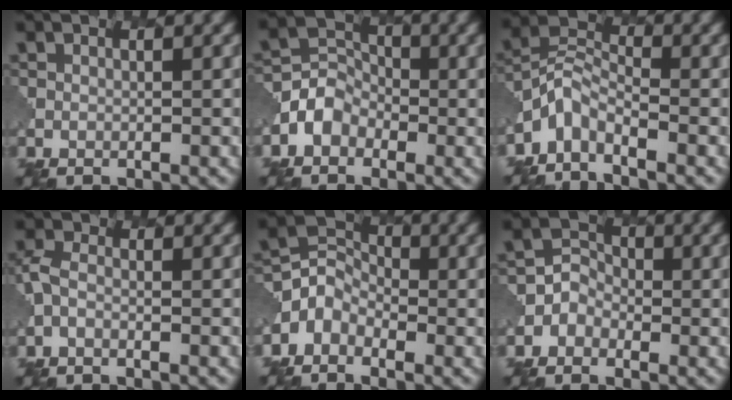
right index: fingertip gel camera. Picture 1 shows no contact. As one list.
[{"total": 2.8, "force": [-1.3, 2.4, 0.7], "torque": [-0.016, 0.006, -0.034]}, {"total": 3.3, "force": [-2.8, 1.5, 1.1], "torque": [-0.021, 0.002, -0.069]}, {"total": 1.6, "force": [-0.8, 0.8, 1.2], "torque": [-0.036, -0.005, -0.027]}, {"total": 2.8, "force": [-1.6, 2.1, 0.6], "torque": [-0.014, 0.003, -0.043]}, {"total": 2.0, "force": [-0.9, 1.8, 0.4], "torque": [0.005, 0.008, -0.030]}]